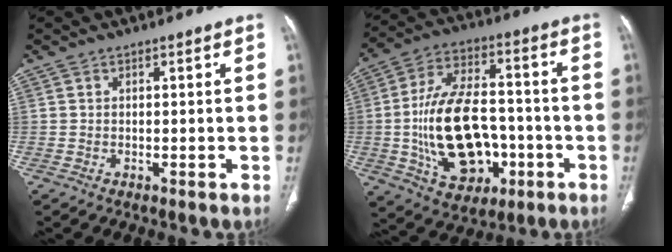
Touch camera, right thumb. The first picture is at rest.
{"total": 20.4, "force": [-4.0, 12.6, 15.4], "torque": [-0.254, 0.028, -0.053]}